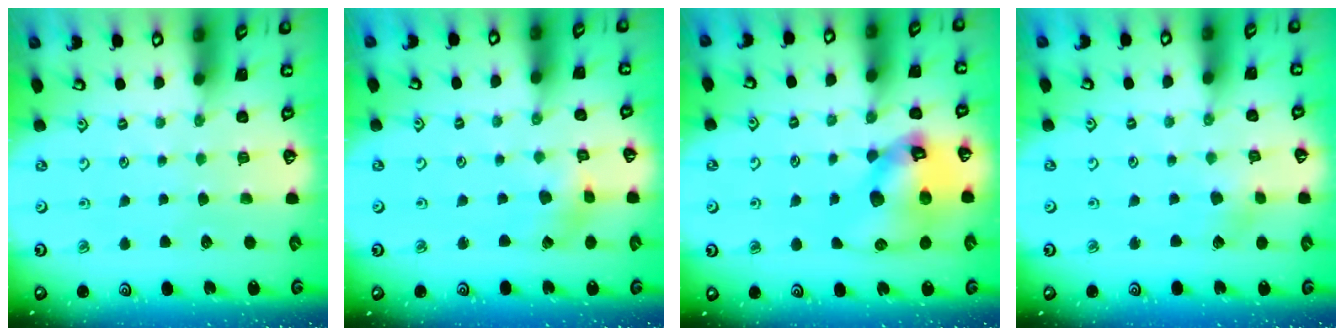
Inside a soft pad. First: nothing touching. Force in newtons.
{"total": 2.2, "press": 2.2, "slide": 0.4}
{"total": 15.4, "press": 15.3, "slide": 2.1}
{"total": 2.8, "press": 2.7, "slide": 0.4}